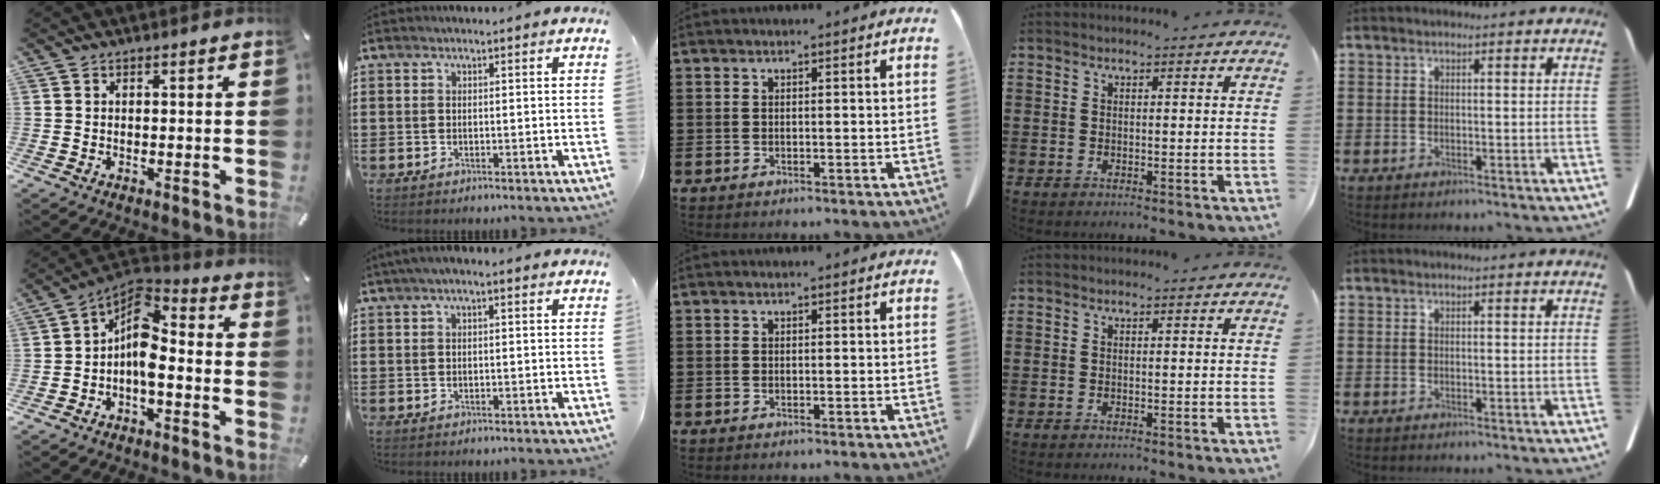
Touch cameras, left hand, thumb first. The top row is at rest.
{"thumb": {"total": 9.4, "force": [-2.0, 5.6, 7.3], "torque": [-0.133, -0.009, -0.042]}, "index": {"total": 1.4, "force": [0.2, 0.2, 1.4], "torque": [-0.024, -0.001, 0.004]}}